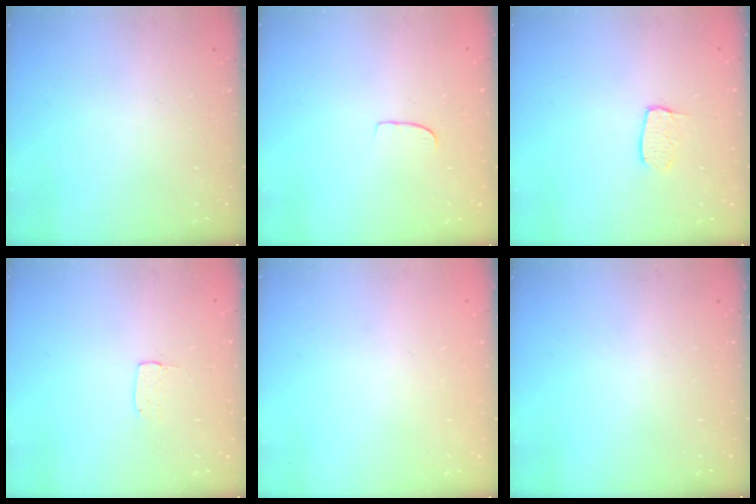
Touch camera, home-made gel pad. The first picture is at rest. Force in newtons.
{"total": 5.0, "press": 4.9, "slide": 0.5}
{"total": 5.5, "press": 5.5, "slide": 0.2}
{"total": 2.9, "press": 2.9, "slide": 0.2}
{"total": 0.0}
{"total": 0.0}